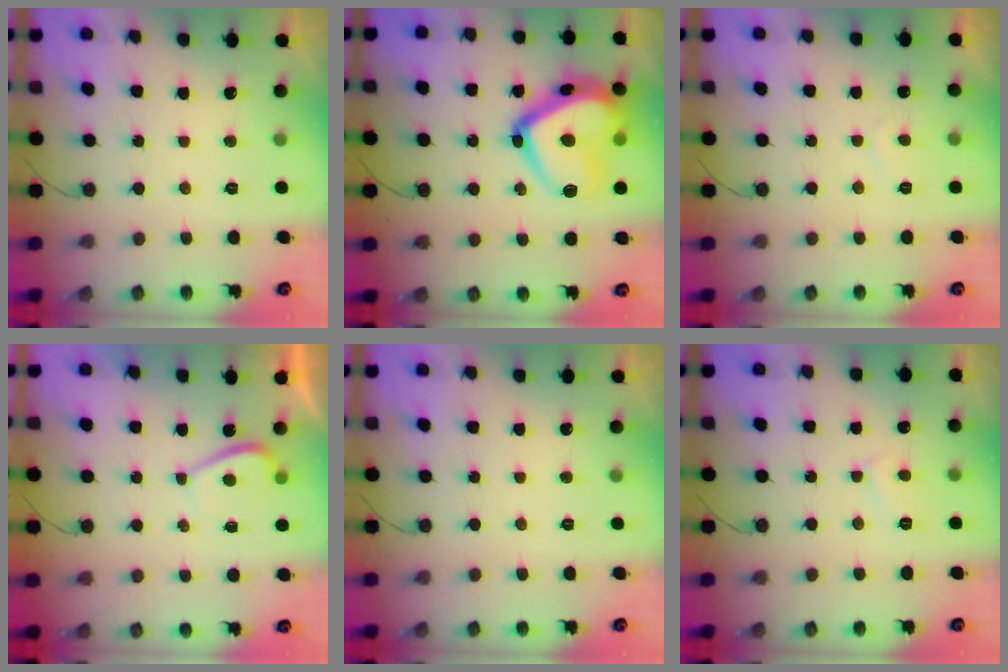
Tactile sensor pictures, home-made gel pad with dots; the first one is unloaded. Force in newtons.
{"total": 23.5, "press": 23.5, "slide": 1.6}
{"total": 0.0}
{"total": 2.3, "press": 2.1, "slide": 0.7}
{"total": 0.0}
{"total": 4.2, "press": 4.1, "slide": 0.4}